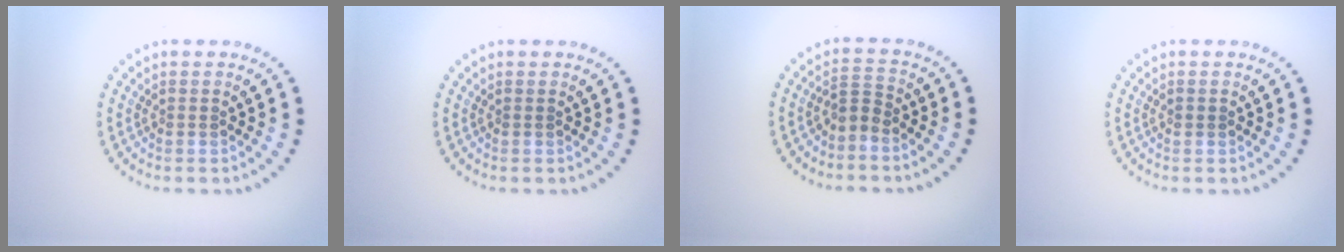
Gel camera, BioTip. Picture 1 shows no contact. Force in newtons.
{"total": 0.0}
{"total": 1.8, "press": 1.3, "slide": 1.2}
{"total": 0.7, "press": 0.7, "slide": 0.1}